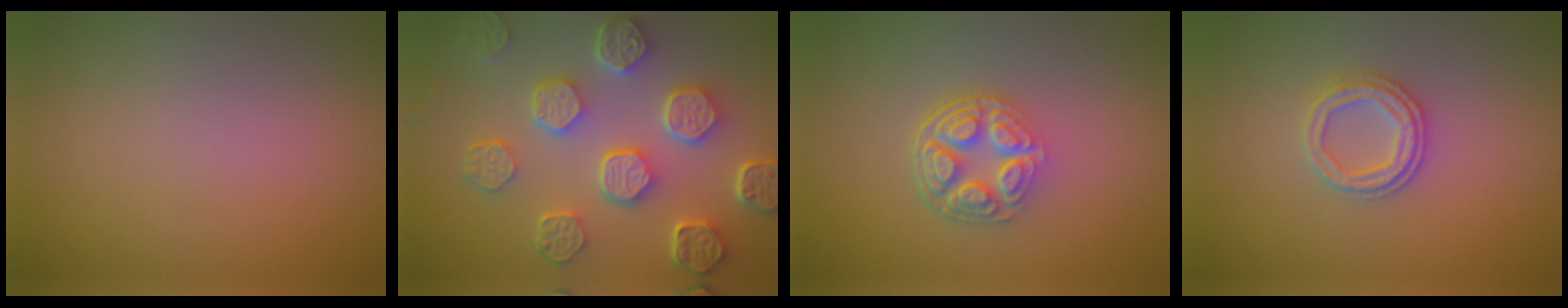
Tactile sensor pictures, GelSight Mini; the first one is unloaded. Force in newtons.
{"total": 7.7, "press": 5.8, "slide": 5.1}
{"total": 5.3, "press": 3.9, "slide": 3.6}
{"total": 2.6, "press": 2.5, "slide": 0.7}